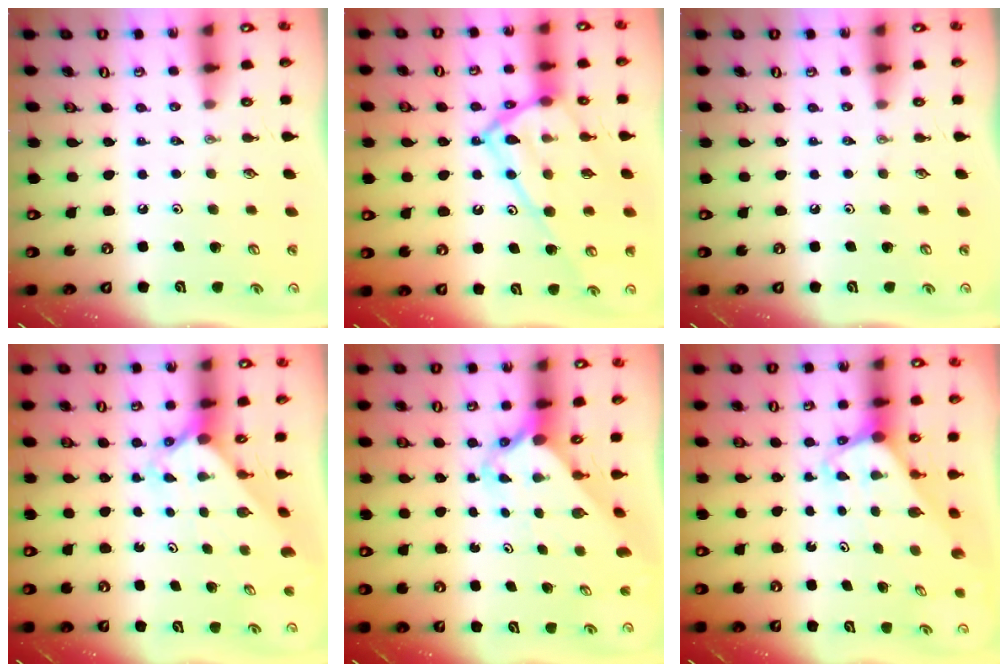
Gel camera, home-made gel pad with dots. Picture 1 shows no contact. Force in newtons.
{"total": 19.5, "press": 19.5, "slide": 1.7}
{"total": 0.0}
{"total": 2.4, "press": 2.3, "slide": 0.2}
{"total": 2.6, "press": 2.6, "slide": 0.2}
{"total": 2.2, "press": 2.2, "slide": 0.1}